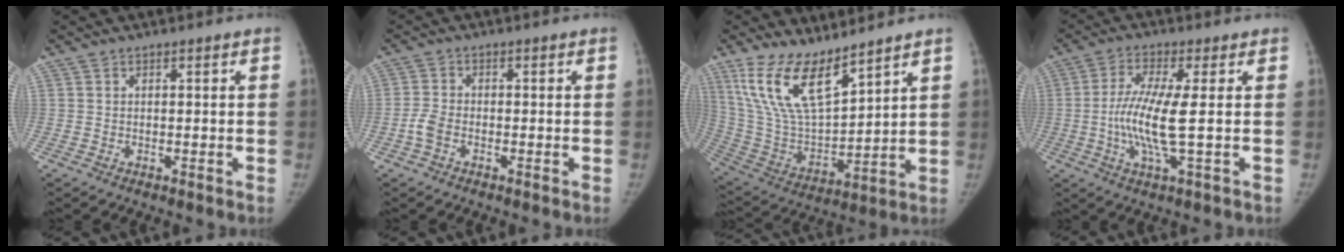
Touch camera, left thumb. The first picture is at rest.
{"total": 3.0, "force": [-1.4, 1.8, 1.9], "torque": [-0.043, 0.007, -0.032]}
{"total": 15.8, "force": [10.9, 5.6, 10.0], "torque": [-0.173, -0.061, 0.229]}
{"total": 9.3, "force": [-0.5, 1.2, 9.2], "torque": [-0.211, -0.002, -0.018]}